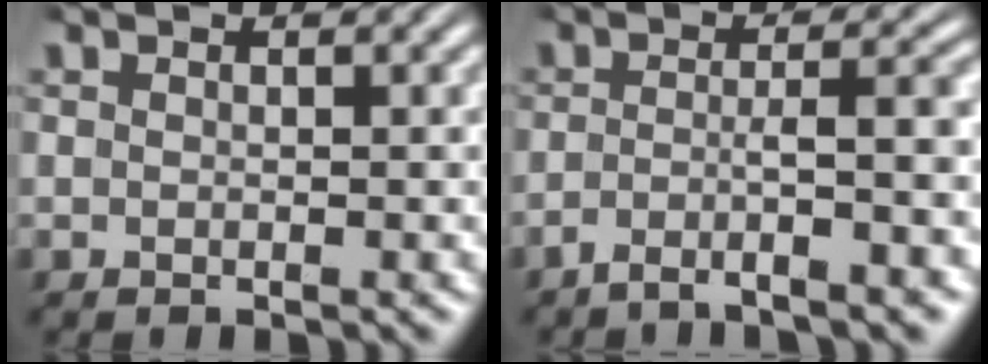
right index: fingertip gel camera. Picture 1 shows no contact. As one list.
[{"total": 3.9, "force": [-2.7, 0.1, 2.8], "torque": [-0.039, -0.010, -0.038]}]